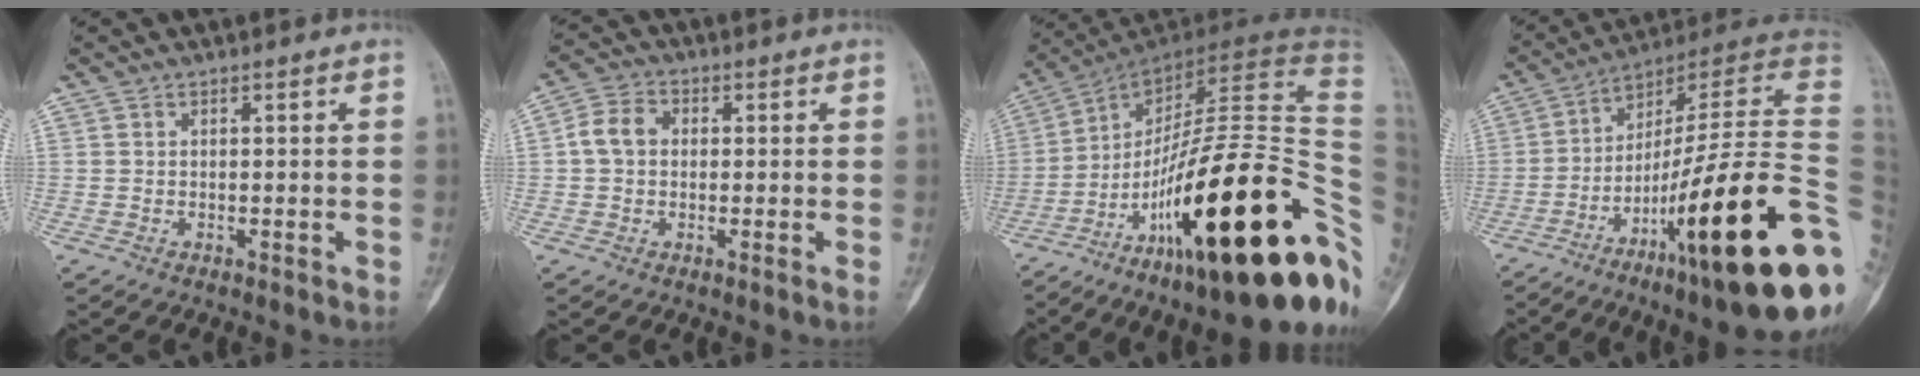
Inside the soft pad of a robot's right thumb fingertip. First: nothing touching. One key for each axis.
{"total": 5.2, "fx": 0.3, "fy": 4.0, "fz": 3.4, "tx": -0.060, "ty": 0.015, "tz": -0.006}
{"total": 37.2, "fx": -12.0, "fy": 9.8, "fz": 33.8, "tx": -0.446, "ty": 0.073, "tz": -0.187}
{"total": 31.8, "fx": -8.5, "fy": 5.0, "fz": 30.2, "tx": -0.376, "ty": 0.046, "tz": -0.138}